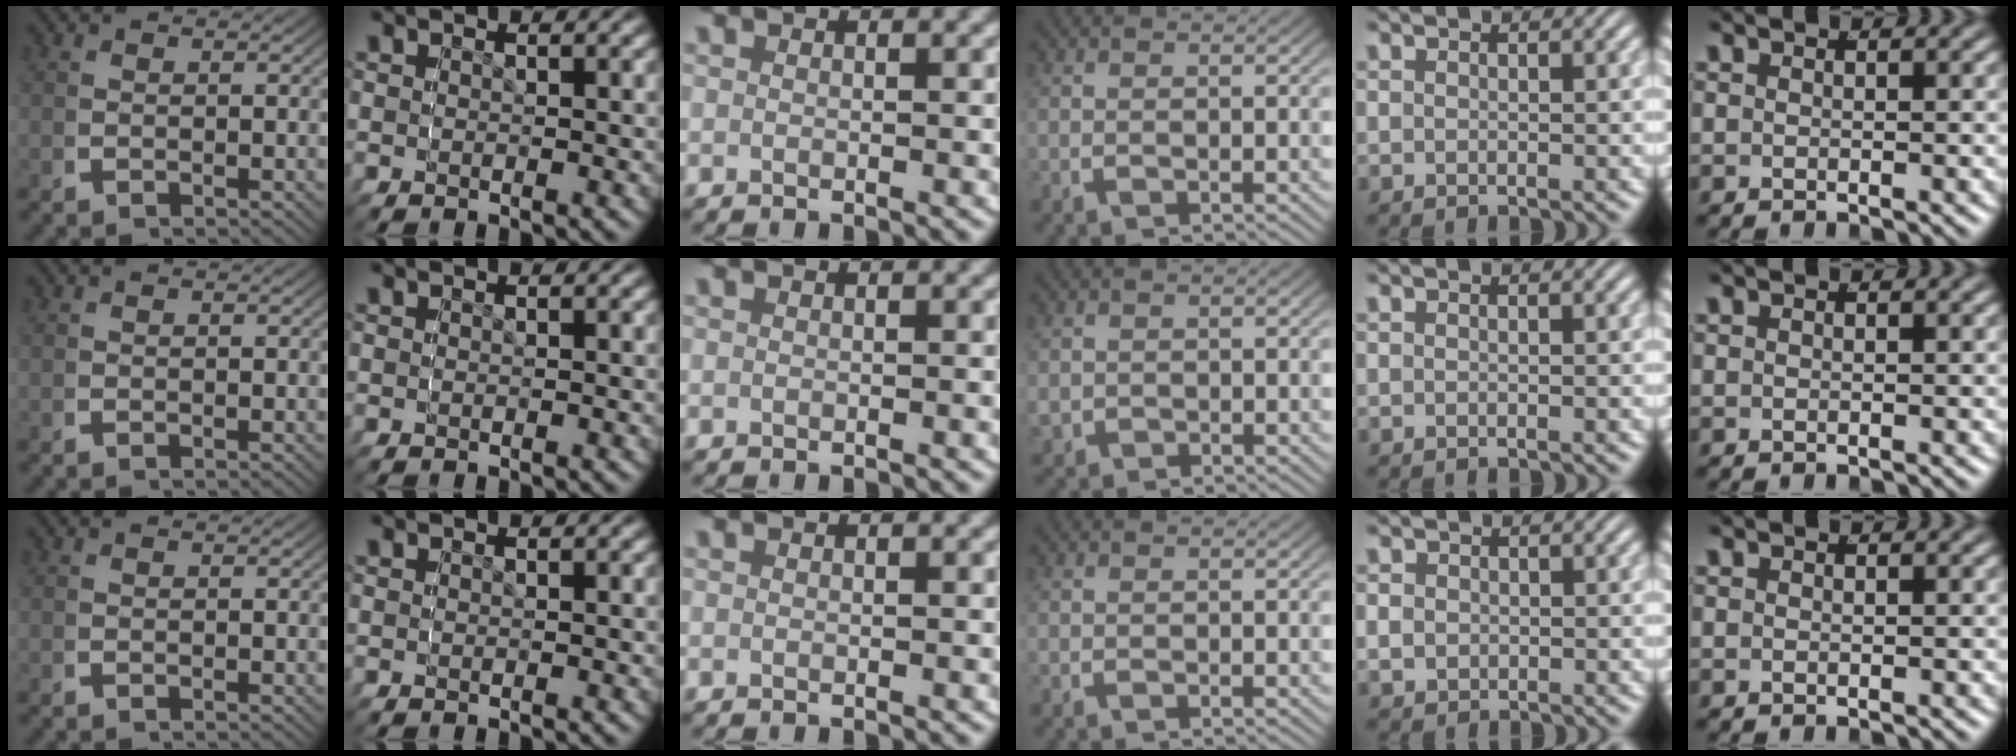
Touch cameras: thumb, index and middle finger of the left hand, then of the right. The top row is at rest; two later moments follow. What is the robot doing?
{"motion": "grasp_and_lifting", "object": "cloth"}